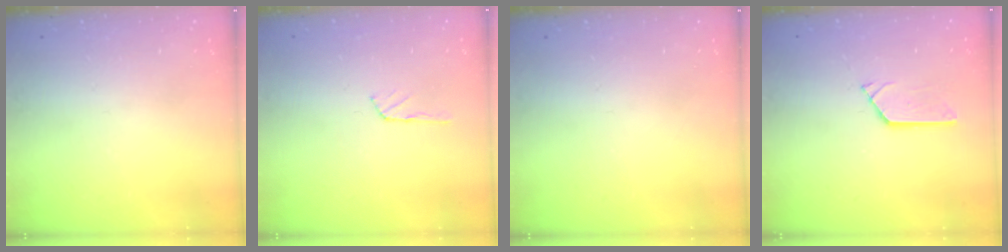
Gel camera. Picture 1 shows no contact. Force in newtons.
{"total": 2.3, "press": 2.3, "slide": 0.2}
{"total": 0.0}
{"total": 3.6, "press": 3.6, "slide": 0.0}